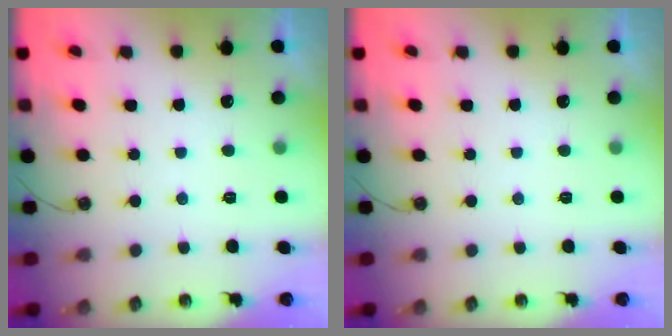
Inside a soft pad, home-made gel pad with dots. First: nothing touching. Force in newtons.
{"total": 0.0}